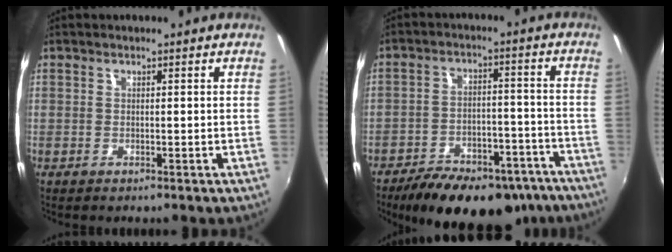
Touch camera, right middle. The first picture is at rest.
{"total": 21.5, "force": [-16.7, 9.1, 10.1], "torque": [-0.178, 0.009, -0.213]}